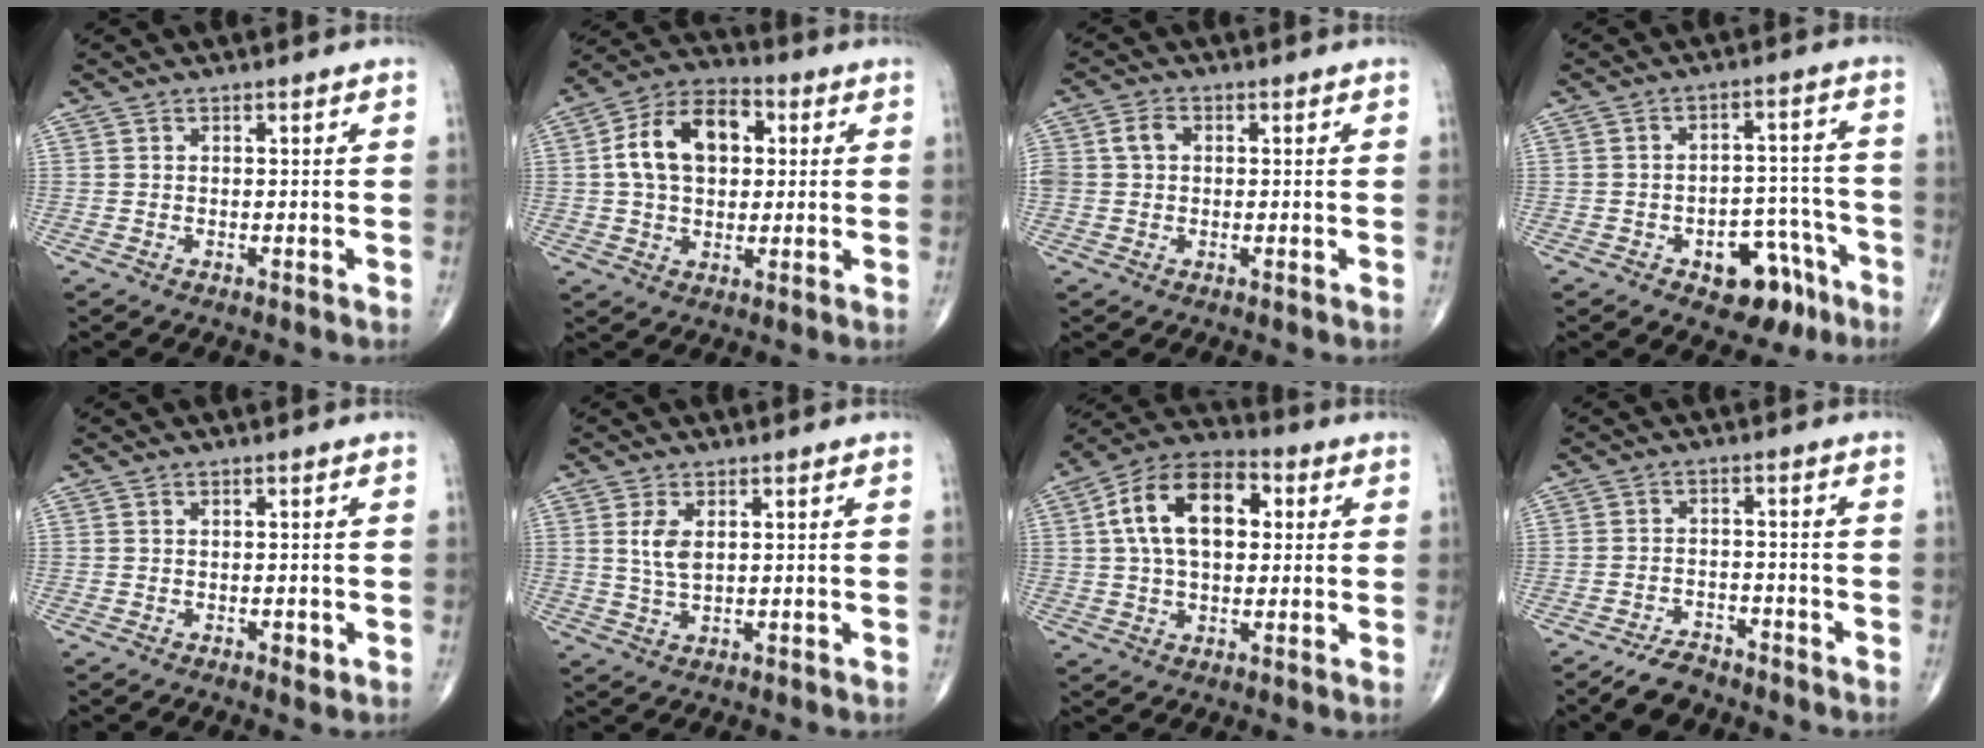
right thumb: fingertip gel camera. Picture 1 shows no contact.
{"total": 13.0, "force": [2.4, 8.4, 9.7], "torque": [-0.155, 0.019, 0.033]}
{"total": 4.9, "force": [0.6, 3.8, 3.0], "torque": [-0.065, 0.018, 0.013]}
{"total": 10.6, "force": [-5.9, 6.1, 6.3], "torque": [-0.046, 0.051, -0.074]}
{"total": 1.5, "force": [-0.4, 0.7, 1.2], "torque": [-0.015, -0.002, -0.003]}
{"total": 4.3, "force": [1.2, 2.1, 3.6], "torque": [-0.071, -0.006, 0.028]}
{"total": 15.8, "force": [3.0, 9.6, 12.2], "torque": [-0.194, 0.023, 0.043]}
{"total": 5.0, "force": [-4.4, 2.0, 1.4], "torque": [-0.025, 0.019, -0.077]}